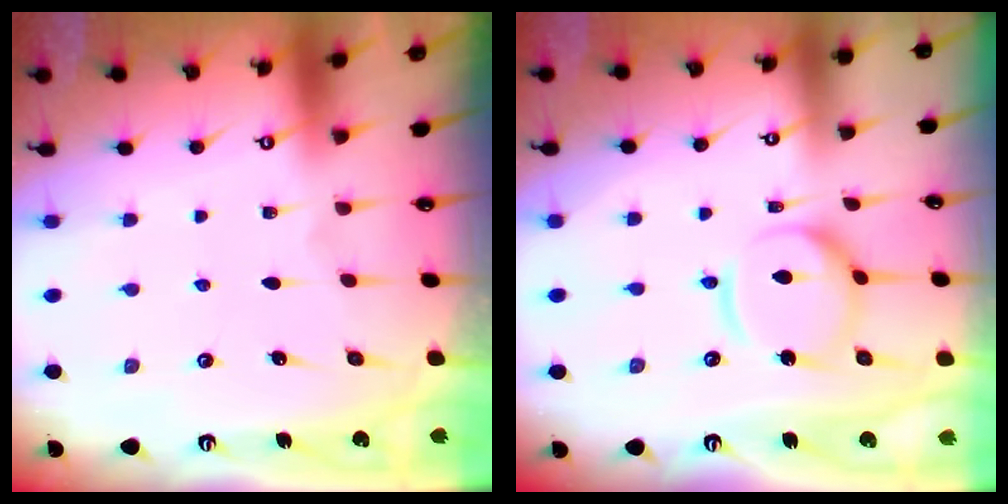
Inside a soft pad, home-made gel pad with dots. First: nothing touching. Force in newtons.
{"total": 12.2, "press": 12.2, "slide": 1.1}